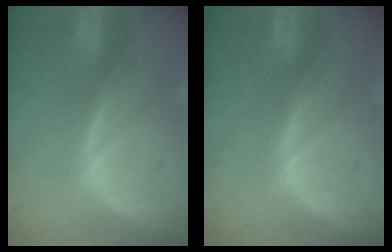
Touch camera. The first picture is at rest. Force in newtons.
{"total": 0.0}